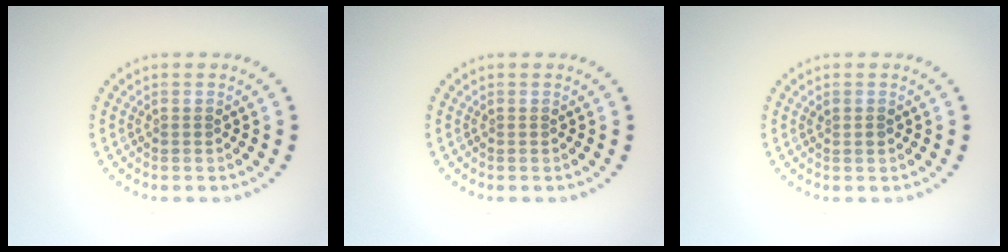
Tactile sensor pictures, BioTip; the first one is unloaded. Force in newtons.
{"total": 0.0}
{"total": 0.7, "press": 0.7, "slide": 0.2}